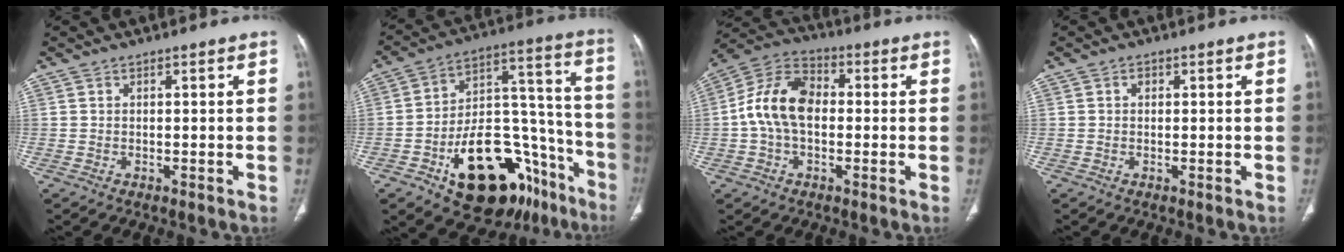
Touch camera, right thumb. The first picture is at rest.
{"total": 26.8, "force": [-13.5, 14.7, 17.9], "torque": [-0.206, 0.103, -0.193]}
{"total": 12.1, "force": [-0.2, 7.9, 9.2], "torque": [-0.168, 0.033, -0.014]}
{"total": 0.9, "force": [0.2, 0.7, 0.5], "torque": [-0.004, 0.002, 0.002]}